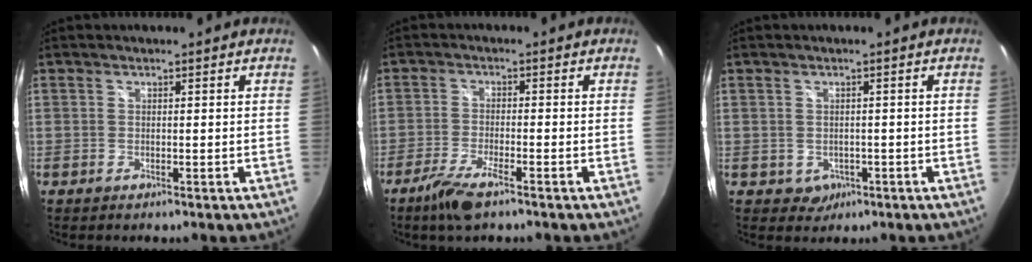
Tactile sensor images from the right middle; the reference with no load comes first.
{"total": 6.3, "force": [-4.4, 1.0, 4.4], "torque": [-0.107, -0.014, -0.086]}
{"total": 2.7, "force": [-0.7, 2.4, 0.9], "torque": [-0.020, -0.001, 0.000]}